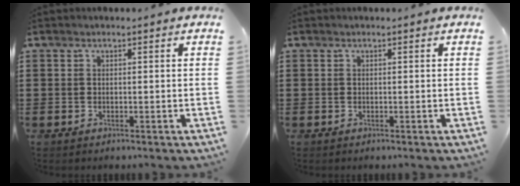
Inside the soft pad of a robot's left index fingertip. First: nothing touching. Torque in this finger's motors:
{"motor_torque": [0.01, 0.00, -0.01, -0.01]}